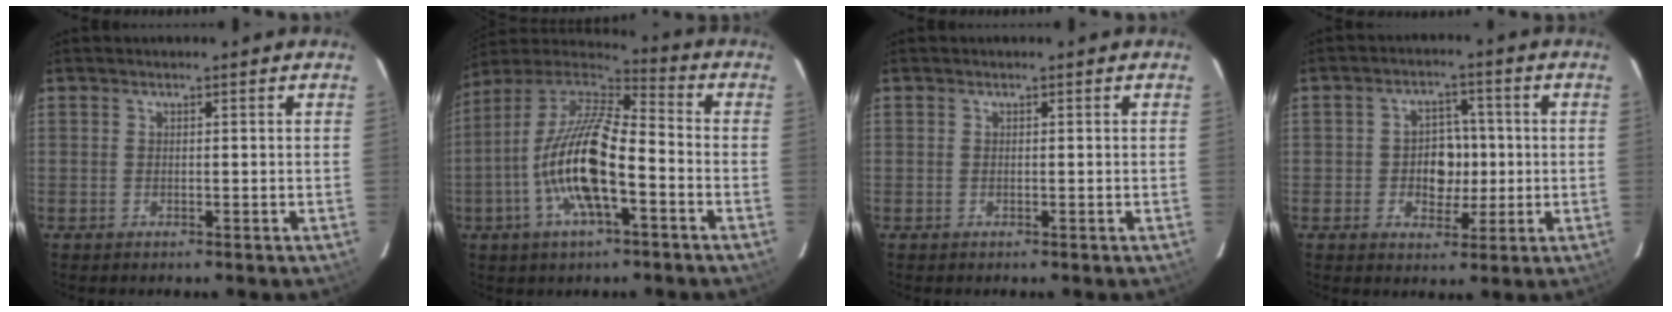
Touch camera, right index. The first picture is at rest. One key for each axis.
{"total": 17.8, "fx": -5.9, "fy": 5.7, "fz": 15.8, "tx": -0.309, "ty": -0.011, "tz": -0.121}
{"total": 0.0}
{"total": 6.5, "fx": -0.6, "fy": 5.2, "fz": 3.8, "tx": -0.068, "ty": 0.012, "tz": -0.004}